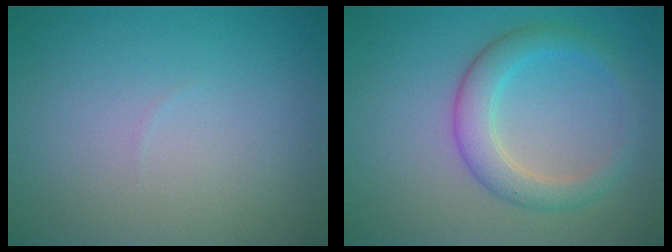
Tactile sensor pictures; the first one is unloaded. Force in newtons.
{"total": 3.6, "press": 3.6, "slide": 0.1}